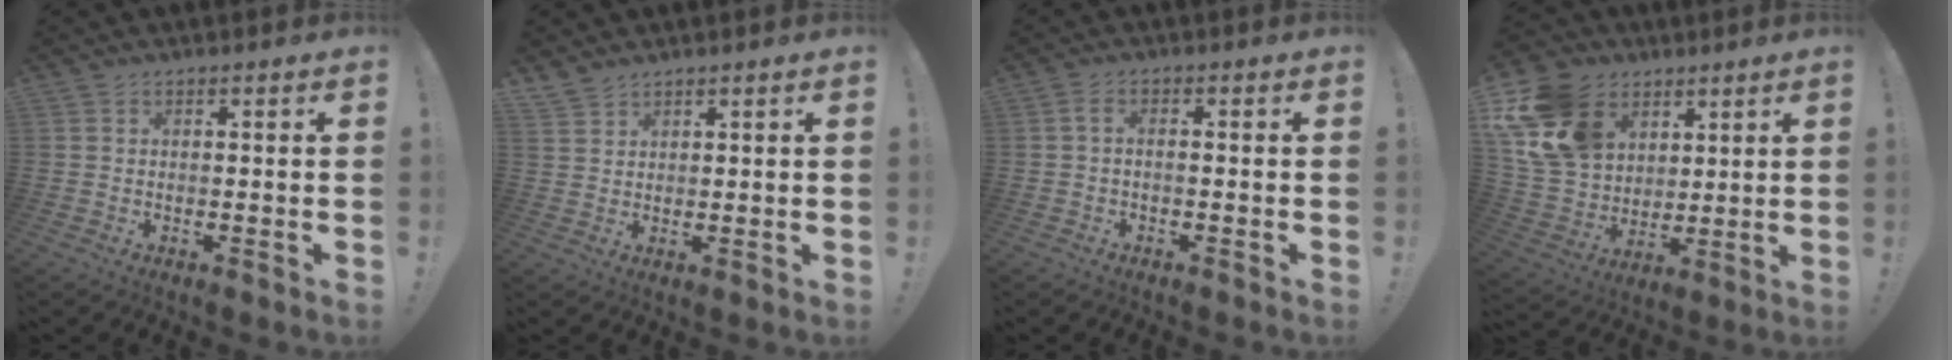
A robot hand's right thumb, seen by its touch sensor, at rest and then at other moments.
{"total": 3.3, "force": [3.0, 1.1, 0.8], "torque": [-0.014, -0.022, 0.057]}
{"total": 2.0, "force": [-0.9, 0.3, 1.7], "torque": [-0.036, 0.002, -0.018]}
{"total": 18.8, "force": [8.4, 14.2, 9.0], "torque": [-0.170, -0.034, 0.171]}